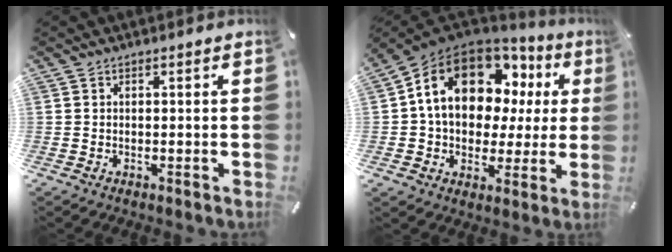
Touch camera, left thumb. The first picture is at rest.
{"total": 16.9, "force": [6.5, 12.0, 9.9], "torque": [-0.182, -0.035, 0.119]}